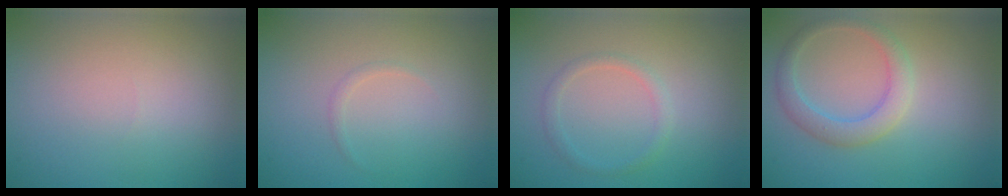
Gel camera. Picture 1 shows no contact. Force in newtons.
{"total": 0.6, "press": 0.6, "slide": 0.1}
{"total": 1.3, "press": 1.2, "slide": 0.0}
{"total": 2.9, "press": 2.9, "slide": 0.1}